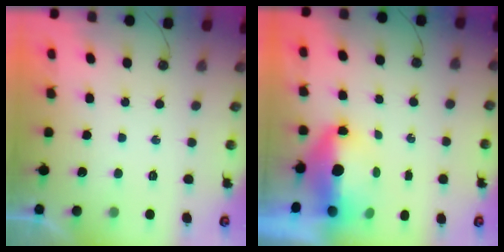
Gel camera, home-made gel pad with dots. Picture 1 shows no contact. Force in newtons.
{"total": 14.7, "press": 9.3, "slide": 11.4}